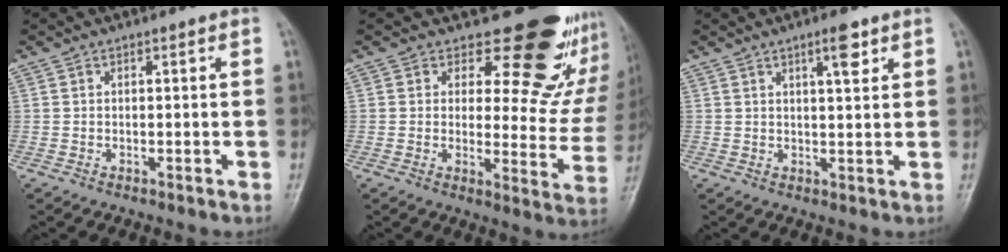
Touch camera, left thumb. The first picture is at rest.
{"total": 17.5, "force": [13.5, 8.5, 7.1], "torque": [-0.034, -0.107, 0.148]}
{"total": 4.2, "force": [2.5, 1.0, 3.2], "torque": [-0.043, -0.014, 0.038]}